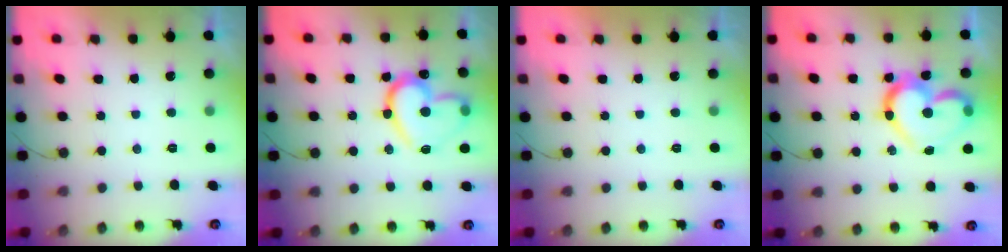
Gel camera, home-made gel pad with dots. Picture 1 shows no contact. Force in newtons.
{"total": 19.6, "press": 19.5, "slide": 2.0}
{"total": 1.7, "press": 1.7, "slide": 0.0}
{"total": 18.5, "press": 18.4, "slide": 1.9}